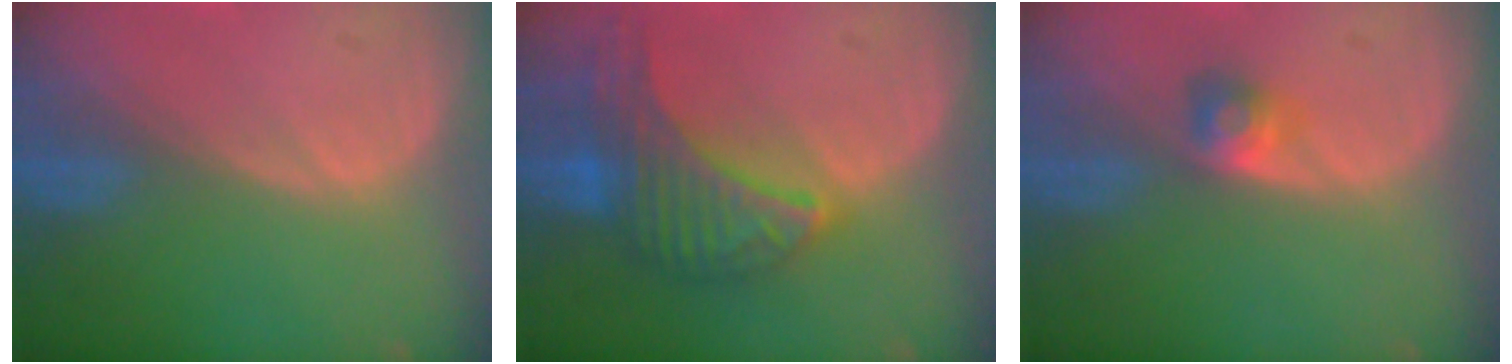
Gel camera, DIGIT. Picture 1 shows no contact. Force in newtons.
{"total": 8.8, "press": 8.8, "slide": 0.3}
{"total": 2.6, "press": 2.4, "slide": 0.9}